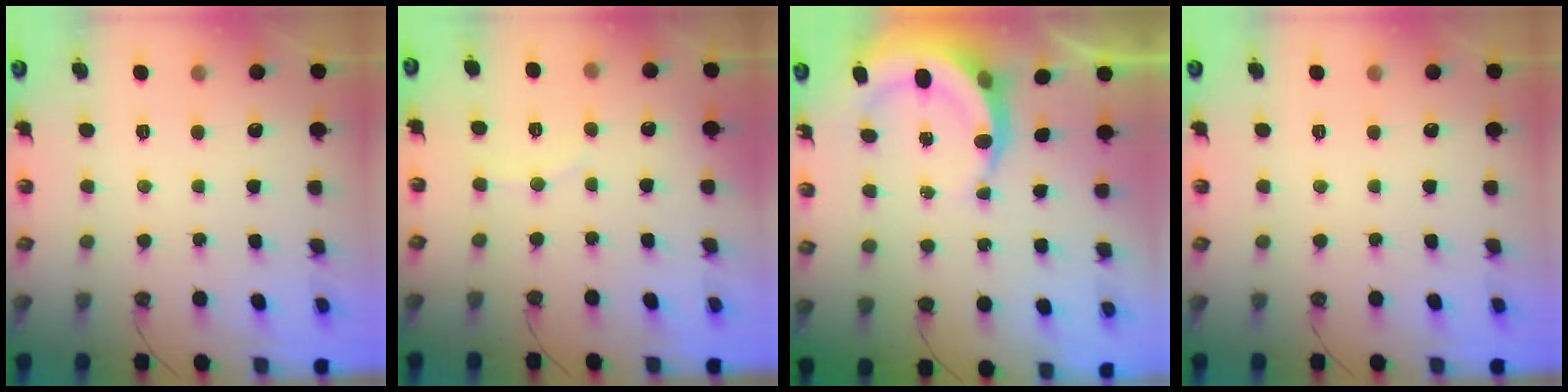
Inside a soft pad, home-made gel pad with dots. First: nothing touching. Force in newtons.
{"total": 3.9, "press": 3.8, "slide": 0.6}
{"total": 7.8, "press": 7.7, "slide": 1.2}
{"total": 0.0}